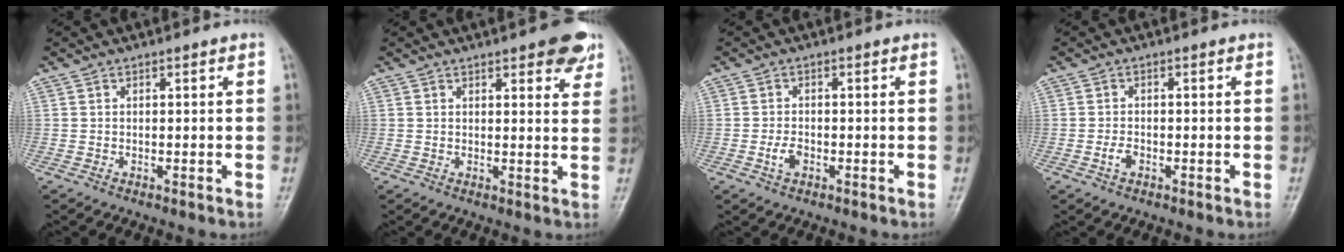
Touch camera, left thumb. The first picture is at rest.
{"total": 6.9, "force": [4.2, 2.5, 4.9], "torque": [-0.036, -0.017, 0.048]}
{"total": 2.6, "force": [-1.1, 1.6, 1.8], "torque": [-0.033, 0.005, -0.021]}
{"total": 1.9, "force": [-0.8, 1.2, 1.2], "torque": [-0.023, 0.004, -0.017]}